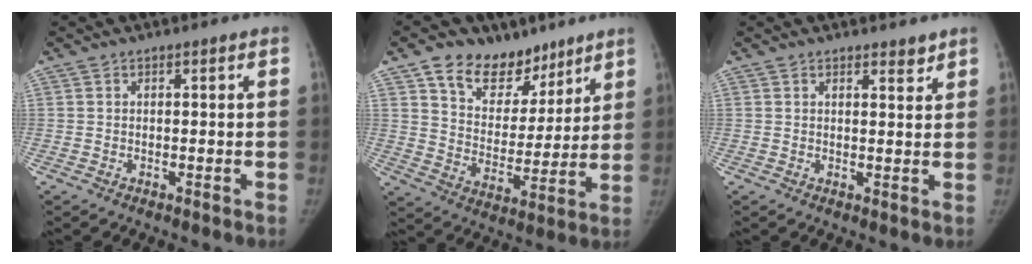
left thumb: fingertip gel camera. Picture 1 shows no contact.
{"total": 15.3, "force": [10.3, 9.9, 5.6], "torque": [-0.036, -0.053, 0.177]}
{"total": 2.0, "force": [1.7, 0.6, 0.7], "torque": [0.000, -0.013, 0.023]}